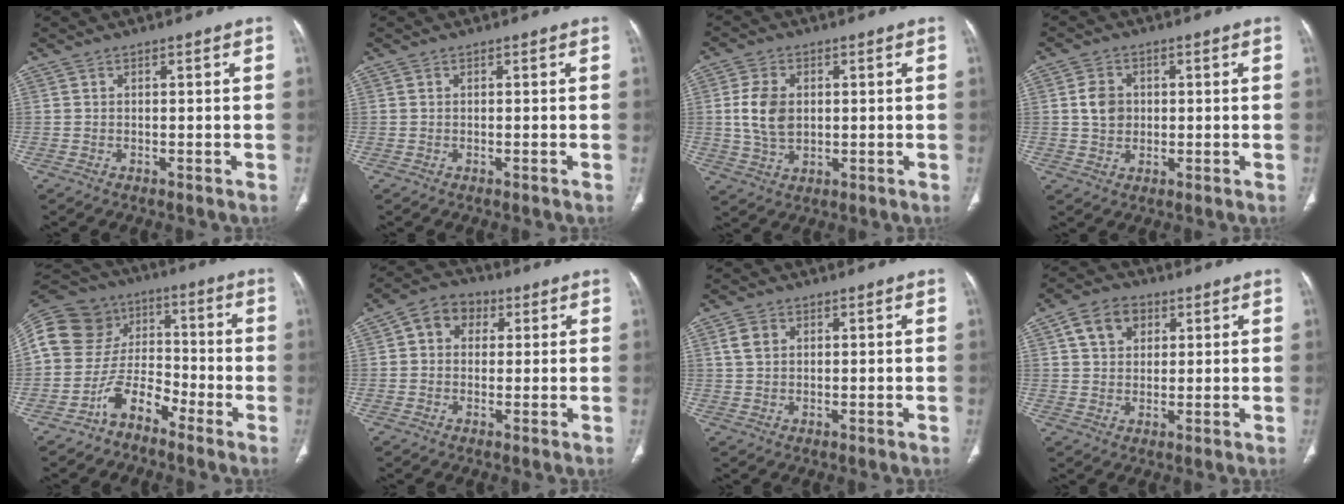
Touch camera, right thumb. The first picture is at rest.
{"total": 0.0}
{"total": 7.9, "force": [0.7, 5.6, 5.6], "torque": [-0.101, 0.000, 0.017]}
{"total": 5.1, "force": [0.5, 4.2, 2.8], "torque": [-0.036, 0.002, 0.006]}
{"total": 15.0, "force": [-6.9, 11.6, 6.6], "torque": [-0.107, 0.091, -0.132]}
{"total": 7.1, "force": [1.9, 5.8, 3.6], "torque": [-0.032, 0.013, 0.022]}
{"total": 3.4, "force": [1.1, 2.6, 1.9], "torque": [-0.028, 0.005, 0.024]}
{"total": 7.7, "force": [3.0, 5.8, 4.1], "torque": [-0.042, -0.001, 0.048]}